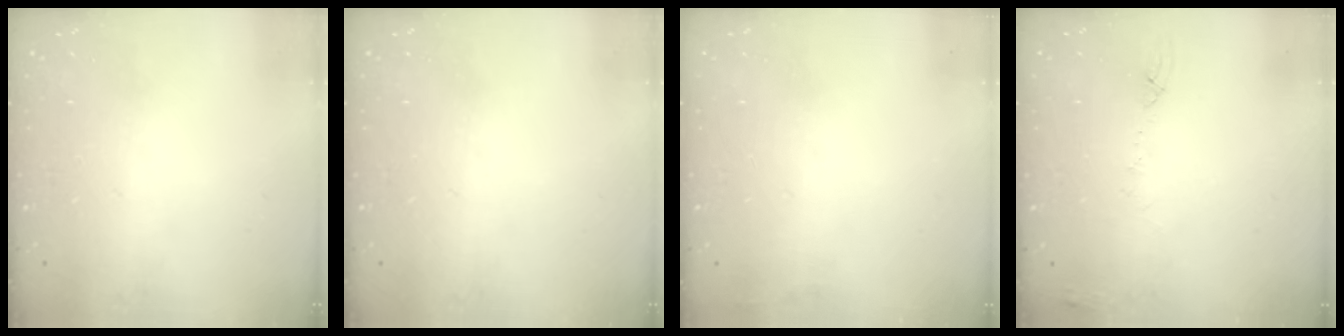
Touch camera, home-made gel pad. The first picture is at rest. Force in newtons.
{"total": 0.0}
{"total": 2.9, "press": 2.4, "slide": 1.6}
{"total": 5.2, "press": 5.1, "slide": 0.7}